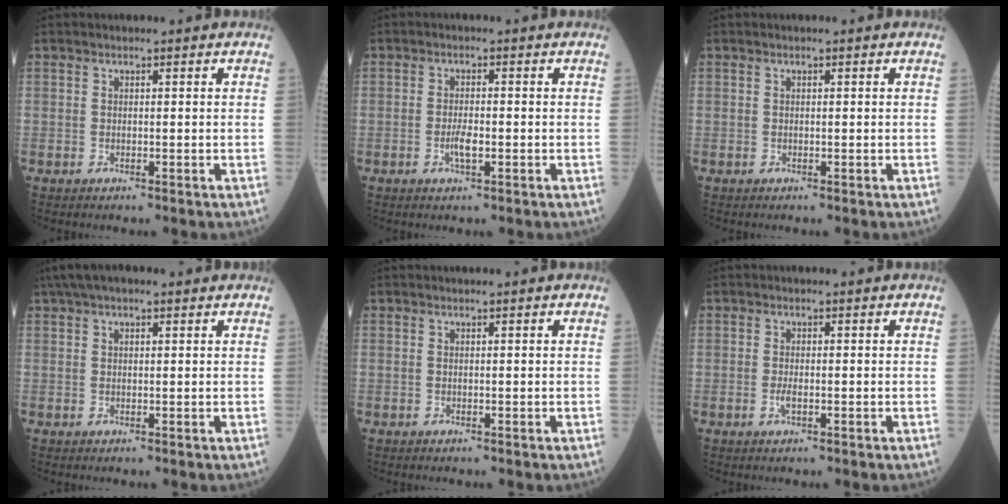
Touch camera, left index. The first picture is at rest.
{"total": 2.2, "force": [-0.9, 0.6, 2.0], "torque": [-0.040, 0.001, -0.016]}
{"total": 0.0}
{"total": 5.8, "force": [4.2, 1.6, 3.7], "torque": [-0.064, 0.042, 0.070]}
{"total": 0.0}
{"total": 1.1, "force": [-0.5, 0.4, 1.0], "torque": [-0.020, -0.001, -0.008]}